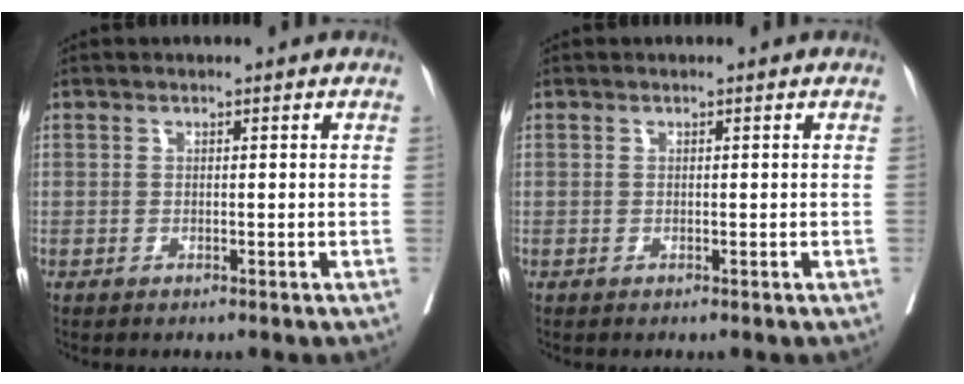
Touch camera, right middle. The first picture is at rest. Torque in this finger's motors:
{"motor_torque": [-0.01, 0.00, 0.00, 0.00]}